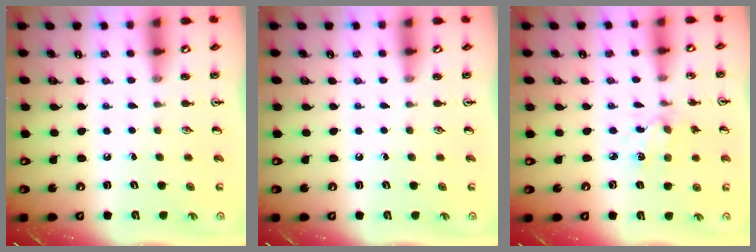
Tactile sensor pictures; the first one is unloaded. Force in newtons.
{"total": 0.0}
{"total": 2.5, "press": 2.4, "slide": 0.7}